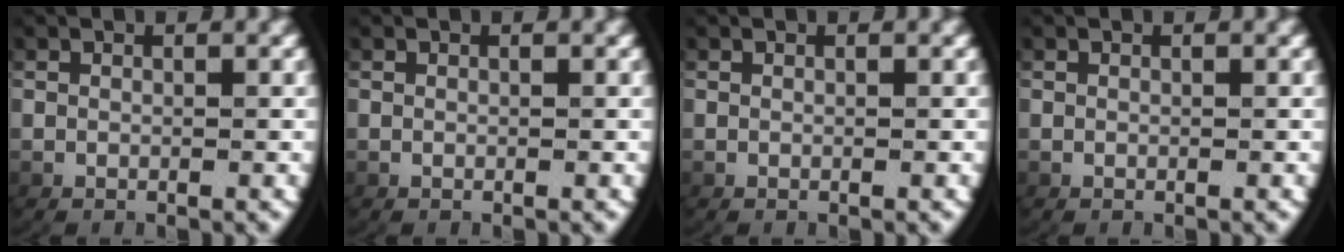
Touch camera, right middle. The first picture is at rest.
{"total": 0.0}
{"total": 0.0}
{"total": 0.0}